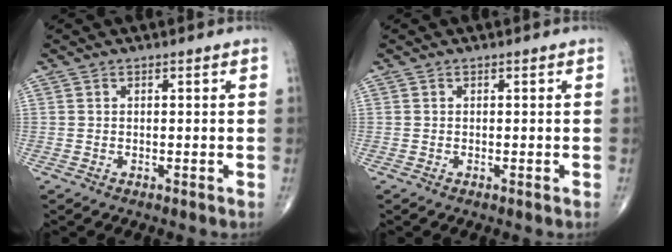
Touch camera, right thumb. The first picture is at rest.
{"total": 0.0}